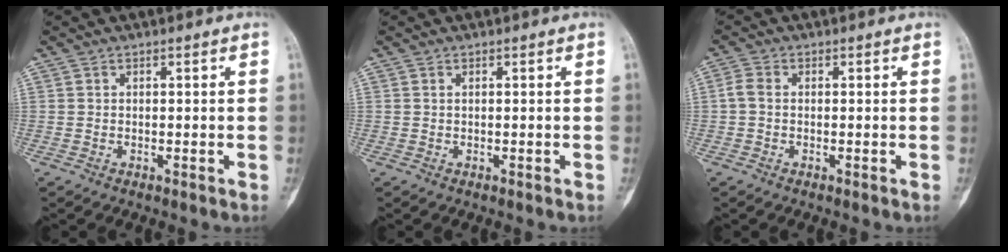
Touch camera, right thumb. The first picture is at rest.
{"total": 0.0}
{"total": 2.2, "force": [-0.2, 1.4, 1.6], "torque": [-0.037, 0.003, -0.011]}